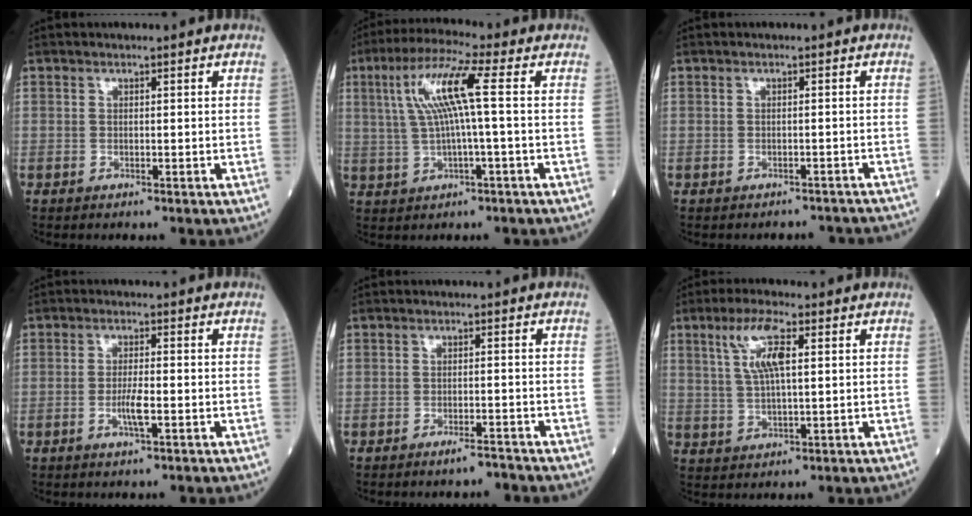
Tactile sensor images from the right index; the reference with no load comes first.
{"total": 9.4, "force": [1.6, -0.1, 9.2], "torque": [-0.186, 0.022, 0.032]}
{"total": 6.4, "force": [-6.1, 1.6, 1.3], "torque": [-0.011, -0.002, -0.059]}
{"total": 3.4, "force": [-1.1, 0.3, 3.2], "torque": [-0.065, -0.003, -0.020]}
{"total": 2.3, "force": [-2.1, 0.1, 0.9], "torque": [-0.016, -0.001, -0.033]}
{"total": 7.0, "force": [2.6, 1.3, 6.4], "torque": [-0.130, 0.009, 0.053]}